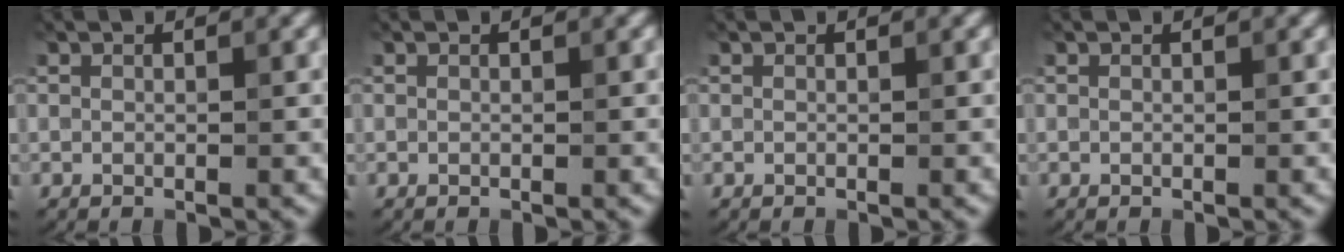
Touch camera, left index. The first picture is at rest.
{"total": 0.0}
{"total": 0.0}
{"total": 0.0}